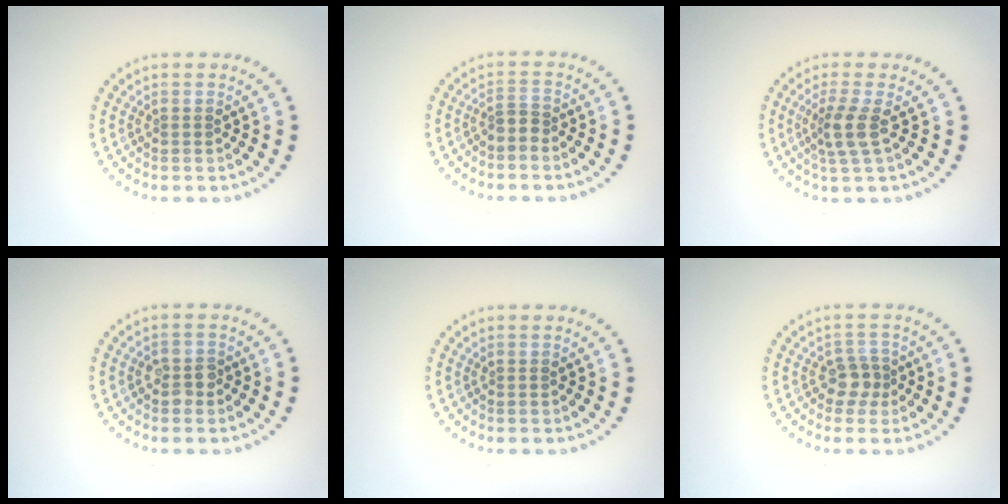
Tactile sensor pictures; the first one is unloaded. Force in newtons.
{"total": 1.4, "press": 0.9, "slide": 1.1}
{"total": 2.7, "press": 2.1, "slide": 1.7}
{"total": 1.8, "press": 1.8, "slide": 0.3}
{"total": 0.0}
{"total": 2.1, "press": 1.7, "slide": 1.1}